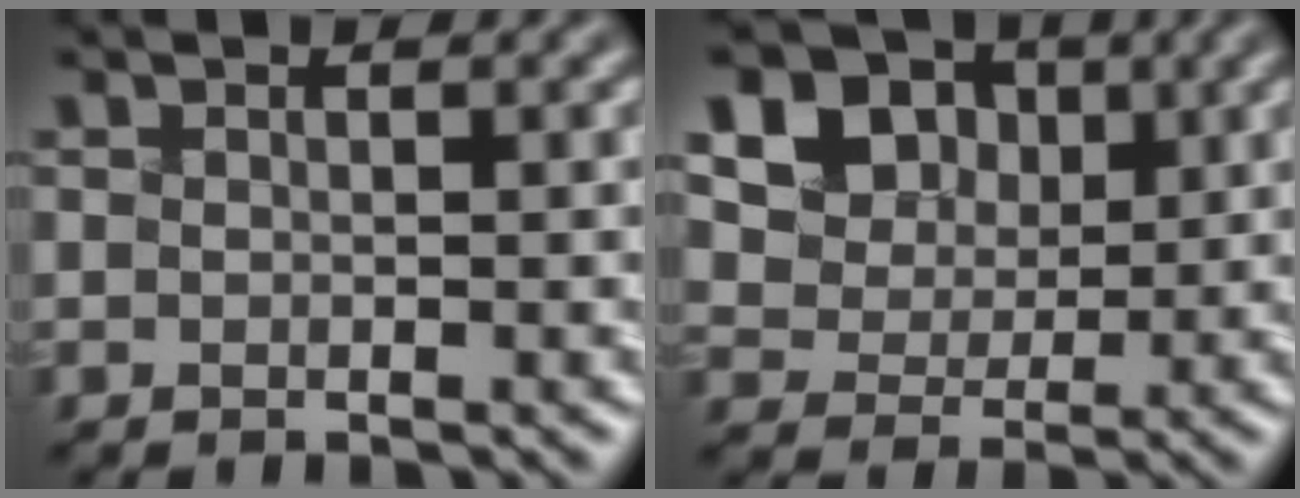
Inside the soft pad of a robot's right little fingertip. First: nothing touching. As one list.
[{"total": 15.3, "force": [6.7, 12.0, 6.7], "torque": [-0.178, 0.031, 0.124]}]